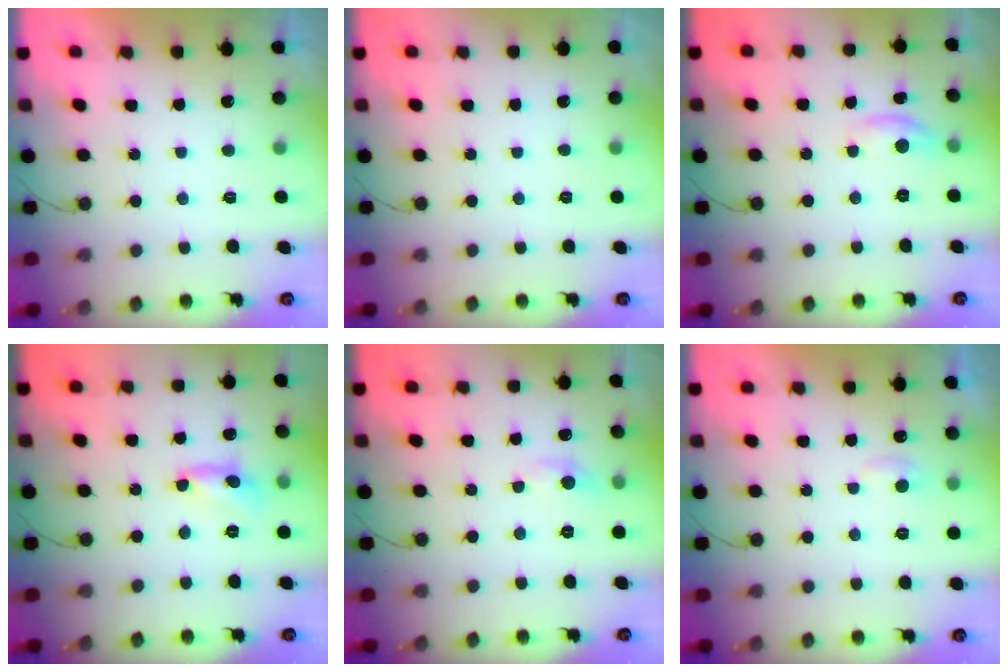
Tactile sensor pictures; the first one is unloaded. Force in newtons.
{"total": 0.0}
{"total": 5.2, "press": 5.2, "slide": 0.5}
{"total": 3.8, "press": 3.8, "slide": 0.2}
{"total": 2.8, "press": 2.8, "slide": 0.4}
{"total": 3.9, "press": 3.8, "slide": 0.4}